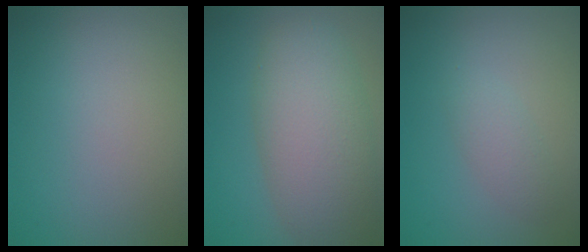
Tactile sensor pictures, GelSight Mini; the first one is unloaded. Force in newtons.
{"total": 7.7, "press": 7.7, "slide": 0.6}
{"total": 1.7, "press": 1.7, "slide": 0.0}